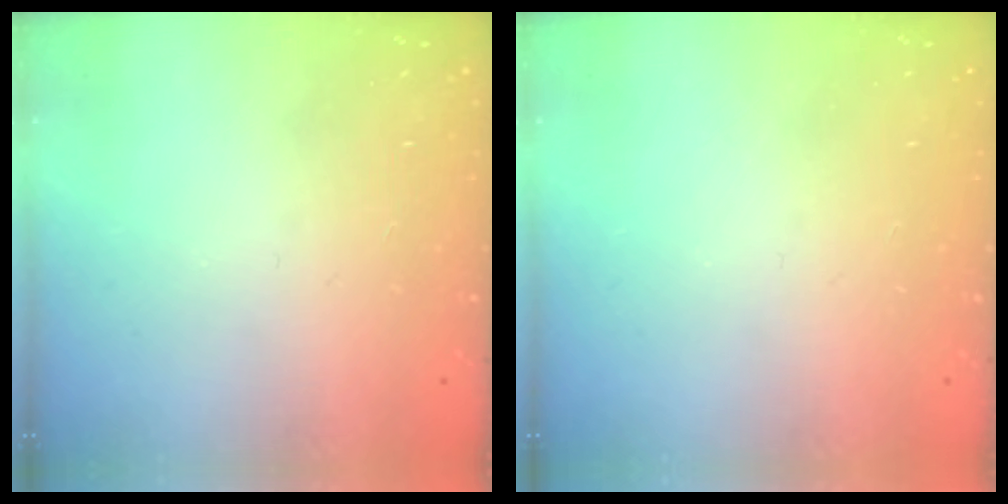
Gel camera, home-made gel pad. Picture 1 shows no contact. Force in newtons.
{"total": 0.0}